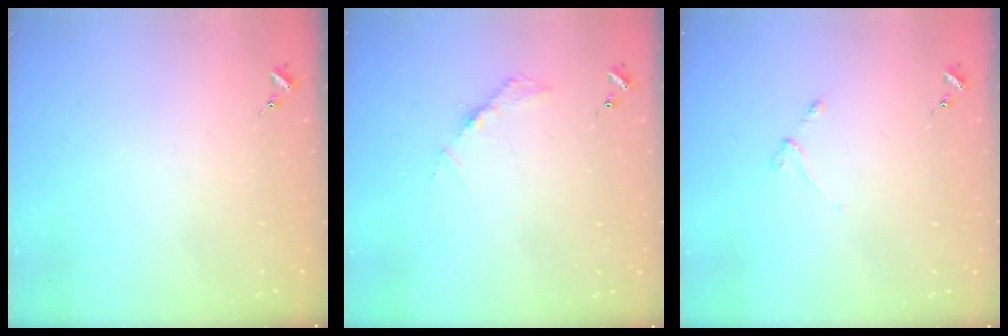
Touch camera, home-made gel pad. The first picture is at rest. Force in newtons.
{"total": 3.6, "press": 3.6, "slide": 0.5}
{"total": 3.1, "press": 3.0, "slide": 0.4}